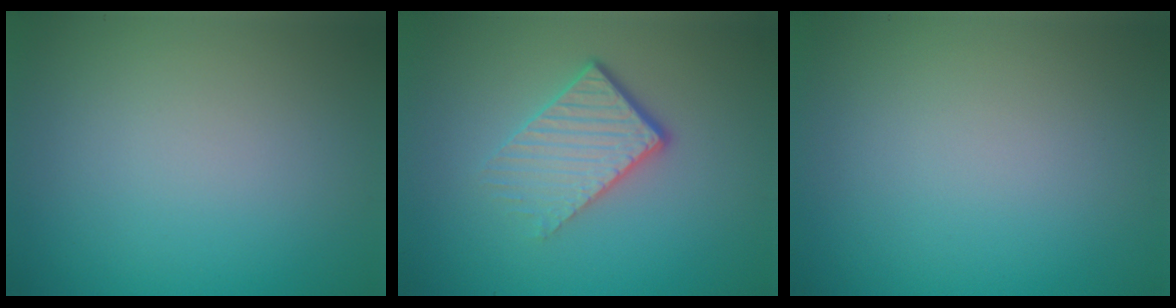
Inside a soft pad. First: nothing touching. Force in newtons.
{"total": 4.4, "press": 2.8, "slide": 3.4}
{"total": 0.0}